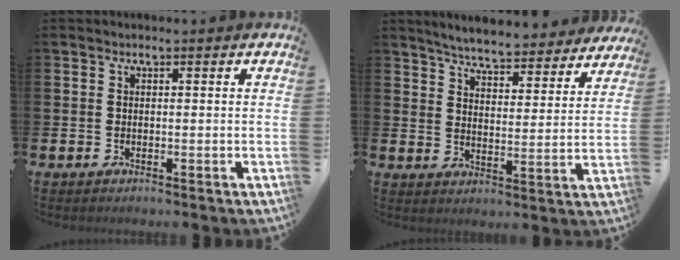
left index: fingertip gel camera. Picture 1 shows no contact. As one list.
[{"total": 6.0, "force": [5.8, 0.5, 1.4], "torque": [-0.049, -0.039, 0.098]}]